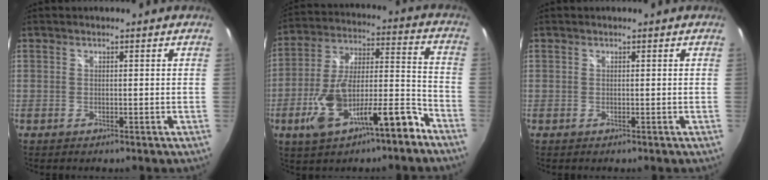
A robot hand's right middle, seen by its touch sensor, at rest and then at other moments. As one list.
[{"total": 17.7, "force": [-10.3, 5.3, 13.5], "torque": [-0.237, 0.003, -0.166]}, {"total": 0.0}]